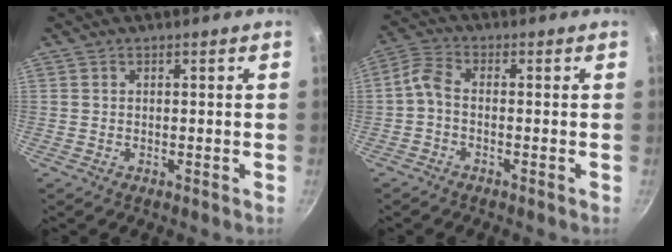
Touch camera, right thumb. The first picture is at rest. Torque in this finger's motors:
{"motor_torque": [-0.16, 0.10, -0.34, 0.31, 0.13]}